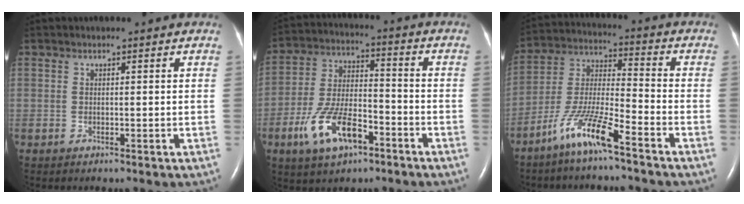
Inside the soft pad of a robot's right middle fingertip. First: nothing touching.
{"total": 11.8, "force": [-6.0, 4.8, 8.9], "torque": [-0.193, 0.008, -0.105]}
{"total": 10.5, "force": [-7.3, 0.5, 7.6], "torque": [-0.161, -0.014, -0.147]}